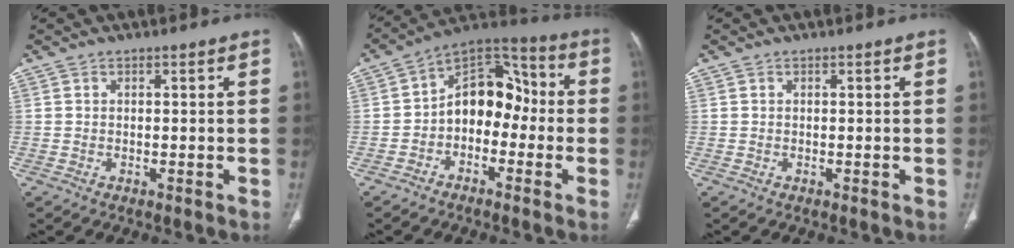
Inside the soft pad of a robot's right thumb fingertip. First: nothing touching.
{"total": 12.2, "force": [-1.9, 8.6, 8.5], "torque": [-0.091, 0.050, -0.050]}
{"total": 0.0}